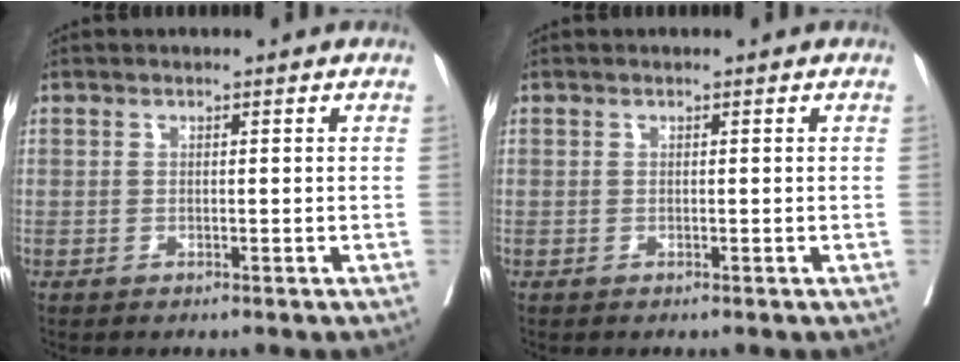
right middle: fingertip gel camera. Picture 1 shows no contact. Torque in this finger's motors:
{"motor_torque": [0.00, 0.00, 0.01, 0.00]}